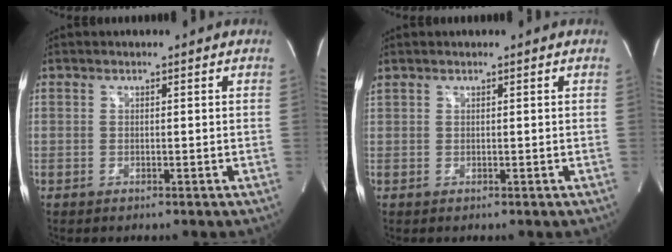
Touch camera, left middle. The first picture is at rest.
{"total": 0.7, "force": [0.6, 0.0, 0.3], "torque": [-0.025, 0.020, 0.021]}